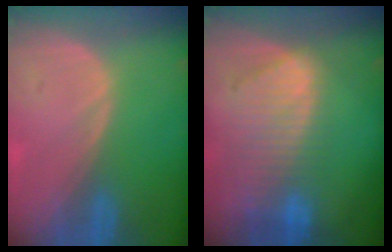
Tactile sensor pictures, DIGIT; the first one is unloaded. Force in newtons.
{"total": 9.5, "press": 8.2, "slide": 4.6}